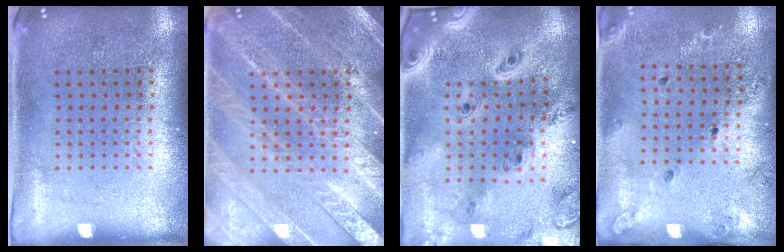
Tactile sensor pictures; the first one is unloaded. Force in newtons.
{"total": 3.1, "press": 3.1, "slide": 0.4}
{"total": 4.2, "press": 3.1, "slide": 2.8}
{"total": 1.2, "press": 1.1, "slide": 0.5}